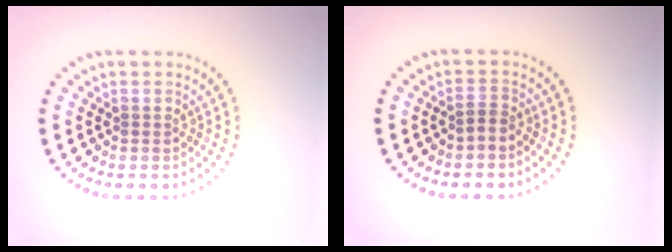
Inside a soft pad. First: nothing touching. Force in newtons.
{"total": 1.3, "press": 0.9, "slide": 0.9}